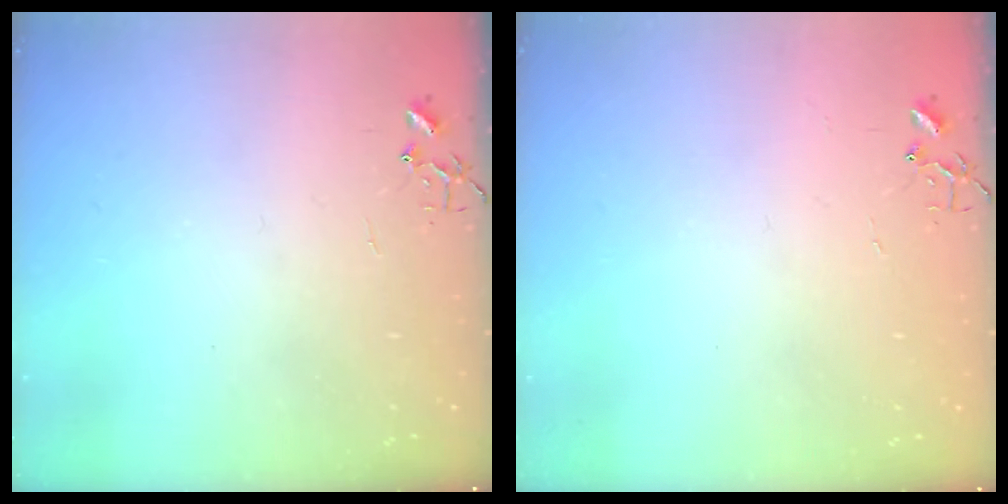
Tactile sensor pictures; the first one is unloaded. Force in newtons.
{"total": 1.4, "press": 1.4, "slide": 0.2}